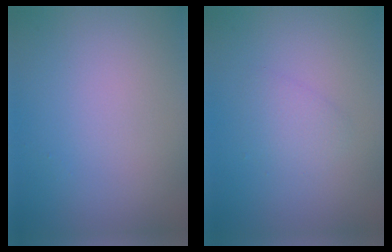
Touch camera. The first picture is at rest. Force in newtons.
{"total": 1.6, "press": 1.6, "slide": 0.1}